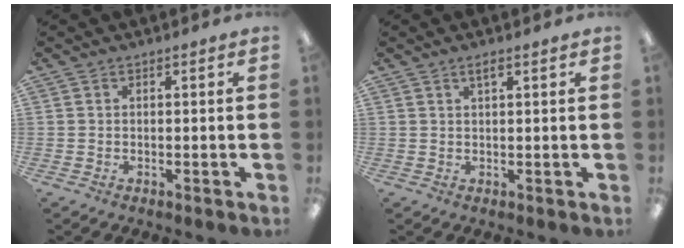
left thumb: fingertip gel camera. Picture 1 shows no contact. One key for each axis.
{"total": 2.0, "fx": 1.2, "fy": 0.3, "fz": 1.5, "tx": -0.033, "ty": 0.002, "tz": 0.021}